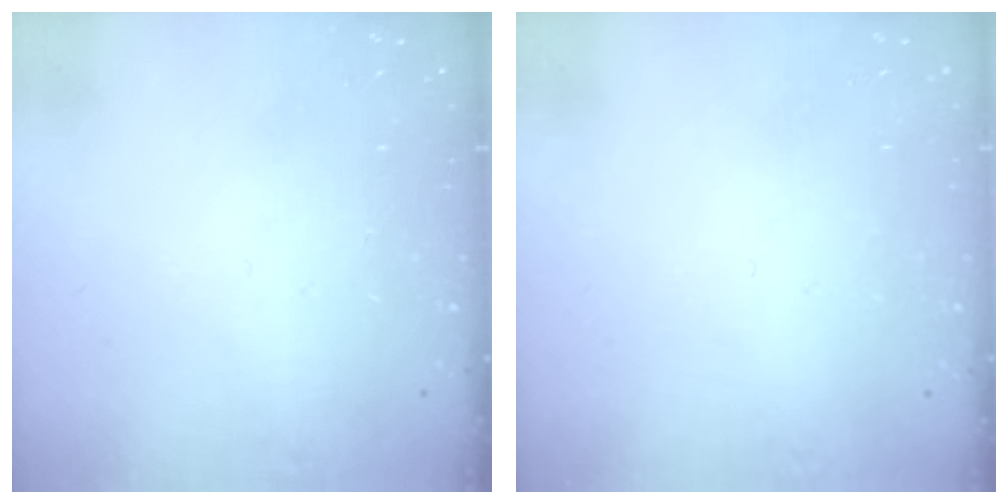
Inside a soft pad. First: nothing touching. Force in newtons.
{"total": 0.0}